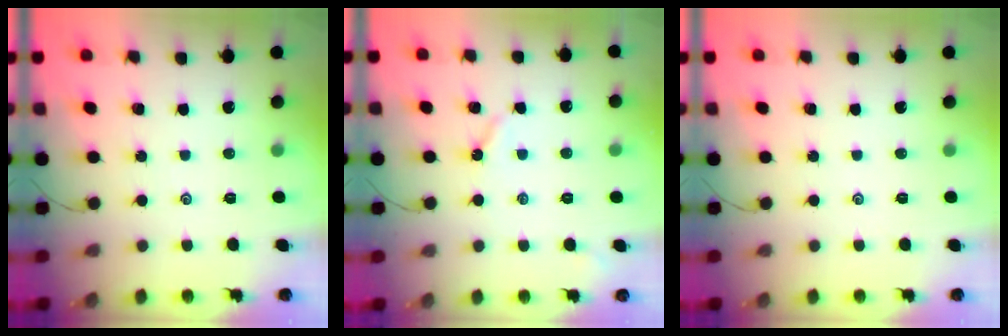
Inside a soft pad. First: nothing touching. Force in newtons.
{"total": 3.3, "press": 3.3, "slide": 0.6}
{"total": 0.0}